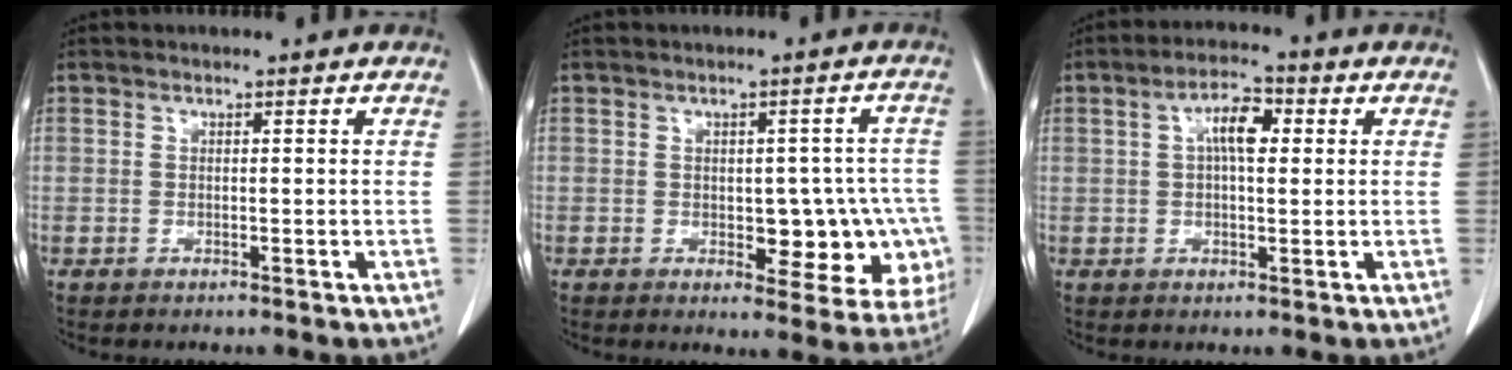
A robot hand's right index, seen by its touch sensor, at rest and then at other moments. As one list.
[{"total": 10.6, "force": [-2.0, 5.4, 8.9], "torque": [-0.079, 0.017, -0.013]}, {"total": 5.6, "force": [1.3, 2.0, 5.1], "torque": [-0.093, 0.015, 0.020]}]